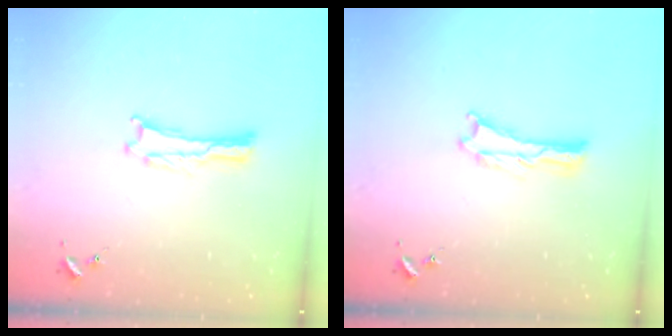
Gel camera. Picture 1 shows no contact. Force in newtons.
{"total": 0.0}